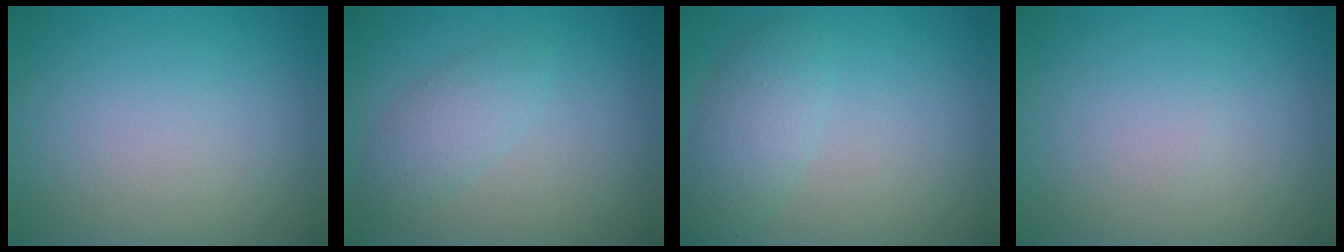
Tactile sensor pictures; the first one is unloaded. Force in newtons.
{"total": 2.2, "press": 2.2, "slide": 0.1}
{"total": 3.0, "press": 3.0, "slide": 0.1}
{"total": 0.0}